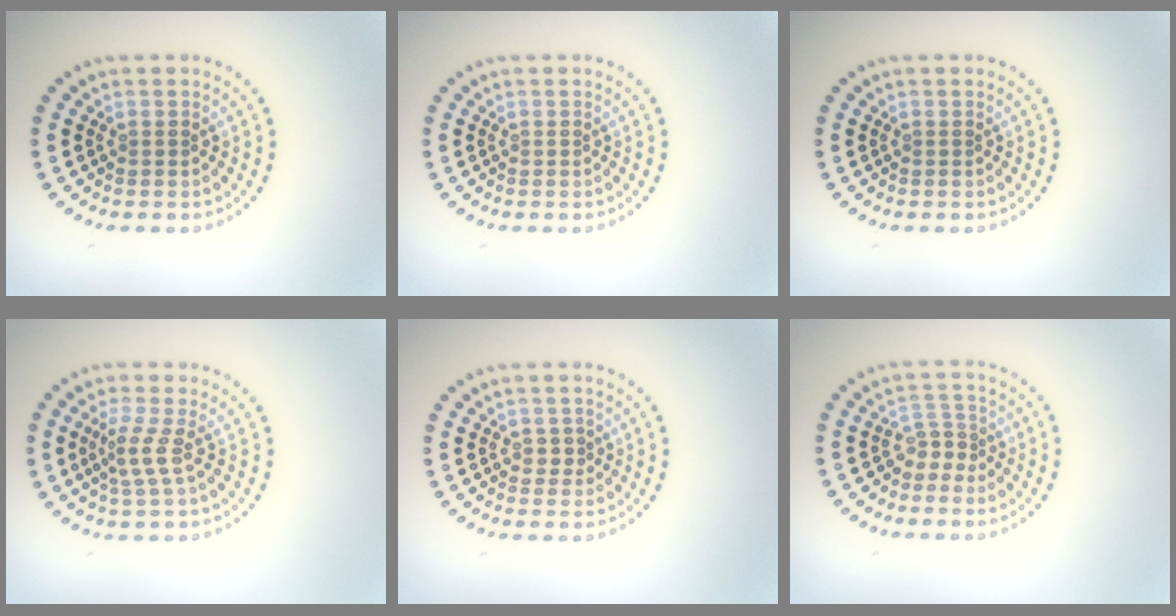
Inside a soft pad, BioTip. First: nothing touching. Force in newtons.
{"total": 0.0}
{"total": 0.0}
{"total": 2.1, "press": 1.5, "slide": 1.5}
{"total": 1.0, "press": 0.9, "slide": 0.5}
{"total": 1.9, "press": 1.2, "slide": 1.4}